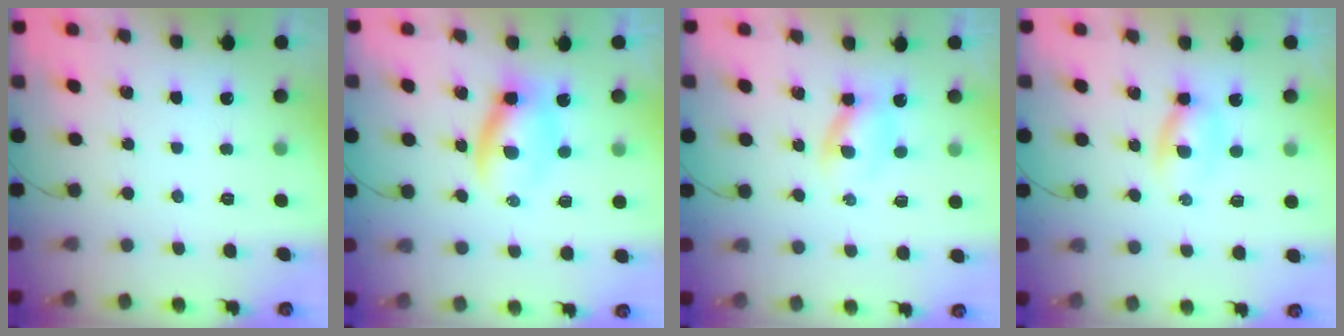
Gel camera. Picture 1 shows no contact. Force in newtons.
{"total": 5.7, "press": 5.6, "slide": 1.2}
{"total": 2.5, "press": 2.2, "slide": 1.2}
{"total": 3.1, "press": 3.0, "slide": 1.0}